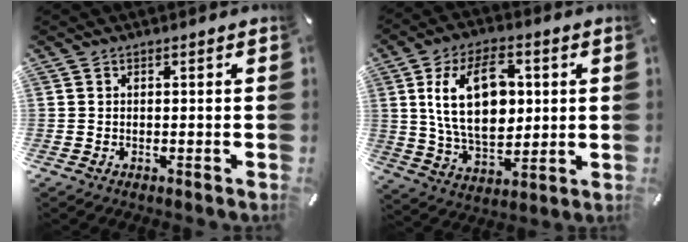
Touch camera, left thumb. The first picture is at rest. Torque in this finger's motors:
{"motor_torque": [2.48, 2.53, 1.53, -1.24, 0.50]}